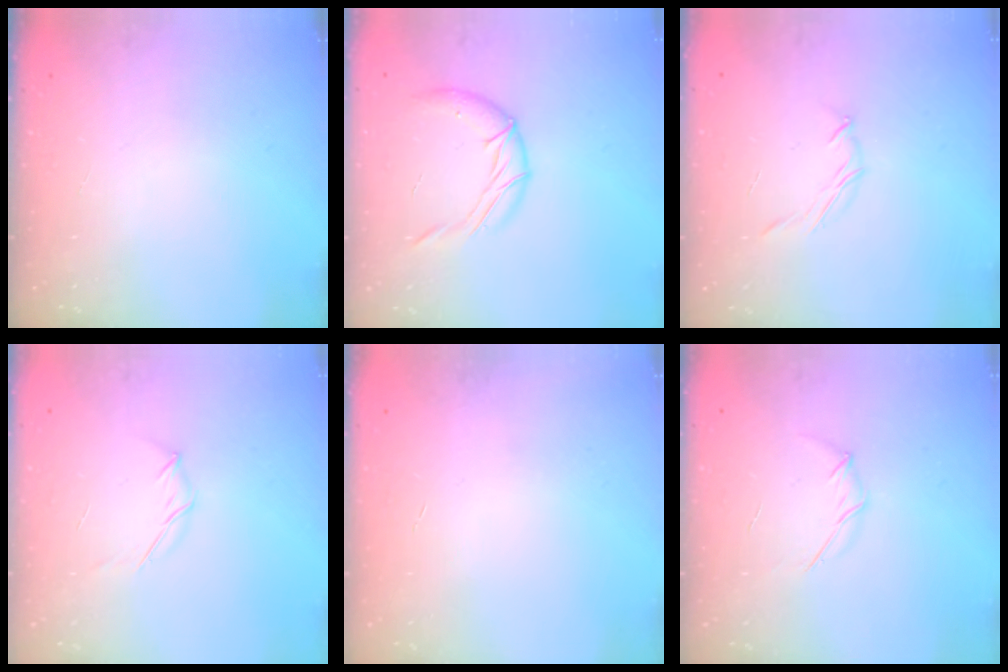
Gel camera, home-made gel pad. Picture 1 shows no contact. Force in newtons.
{"total": 10.8, "press": 10.7, "slide": 1.3}
{"total": 3.6, "press": 3.5, "slide": 0.8}
{"total": 3.8, "press": 3.7, "slide": 0.9}
{"total": 0.0}
{"total": 3.9, "press": 3.8, "slide": 0.9}